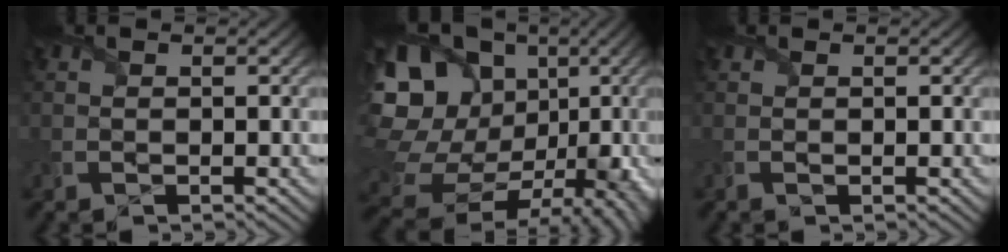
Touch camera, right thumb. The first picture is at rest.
{"total": 20.7, "force": [3.5, 17.6, 10.3], "torque": [-0.251, 0.007, 0.074]}
{"total": 0.0}